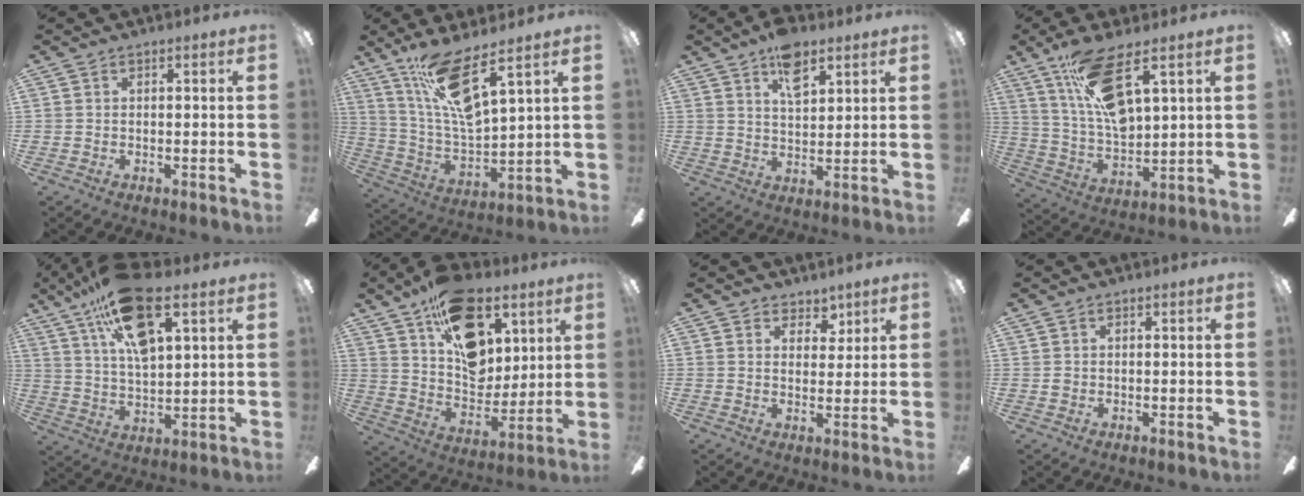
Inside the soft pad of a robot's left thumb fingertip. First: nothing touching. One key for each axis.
{"total": 15.3, "fx": 10.2, "fy": 3.4, "fz": 10.8, "tx": -0.222, "ty": -0.051, "tz": 0.174}
{"total": 8.9, "fx": 5.6, "fy": 4.3, "fz": 5.5, "tx": -0.080, "ty": -0.017, "tz": 0.096}
{"total": 15.7, "fx": 9.0, "fy": 5.4, "fz": 11.6, "tx": -0.228, "ty": -0.027, "tz": 0.158}
{"total": 17.9, "fx": 10.3, "fy": 7.0, "fz": 12.9, "tx": -0.220, "ty": -0.036, "tz": 0.175}
{"total": 23.0, "fx": 11.4, "fy": 14.7, "fz": 13.6, "tx": -0.203, "ty": -0.046, "tz": 0.208}
{"total": 4.9, "fx": 3.3, "fy": 3.6, "fz": 0.7, "tx": 0.002, "ty": -0.016, "tz": 0.056}
{"total": 0.8, "fx": 0.1, "fy": 0.7, "fz": 0.1, "tx": -0.002, "ty": 0.006, "tz": 0.000}